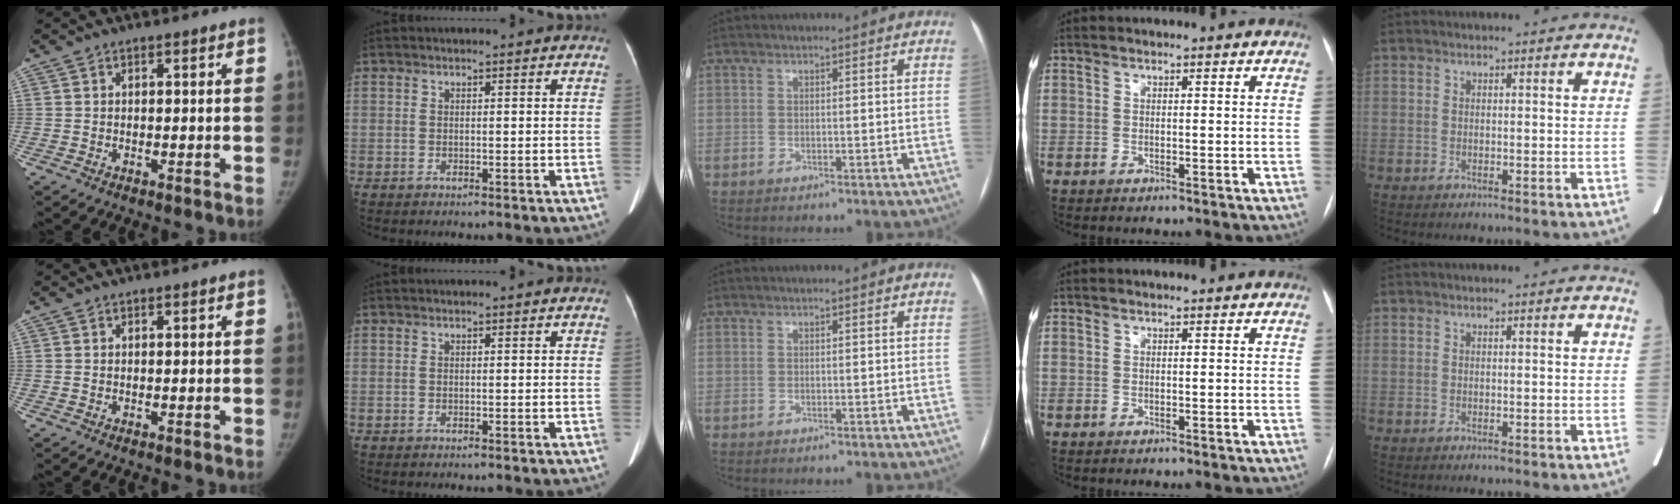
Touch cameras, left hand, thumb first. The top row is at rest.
{}